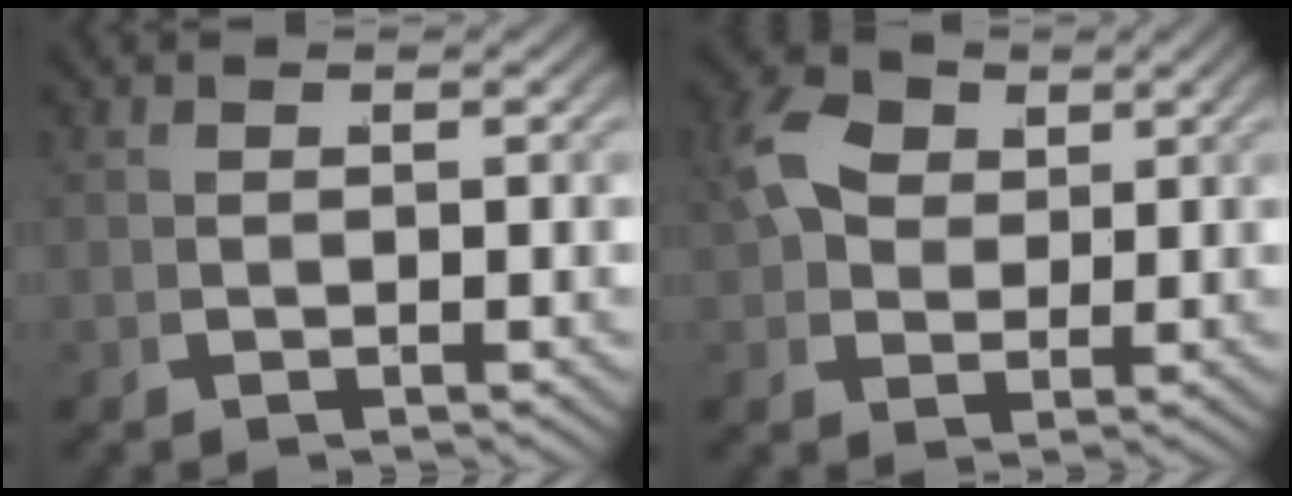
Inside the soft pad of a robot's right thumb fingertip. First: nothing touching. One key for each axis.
{"total": 6.4, "fx": 1.6, "fy": 4.7, "fz": 4.1, "tx": -0.102, "ty": -0.008, "tz": 0.024}